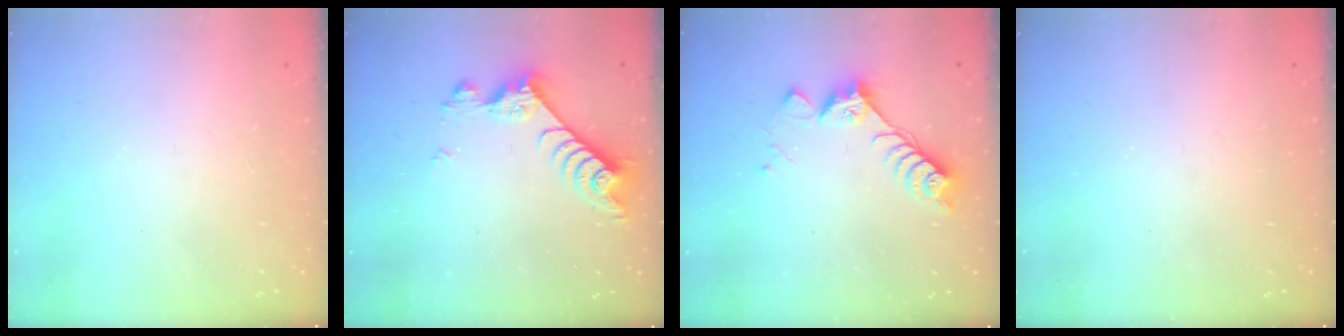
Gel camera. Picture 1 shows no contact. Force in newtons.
{"total": 7.0, "press": 7.0, "slide": 0.5}
{"total": 9.8, "press": 9.7, "slide": 1.1}
{"total": 0.0}